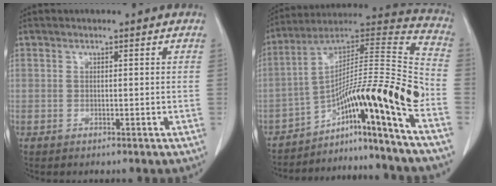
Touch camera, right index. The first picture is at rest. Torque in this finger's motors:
{"motor_torque": [1.52, -0.62, 0.46, 0.14]}